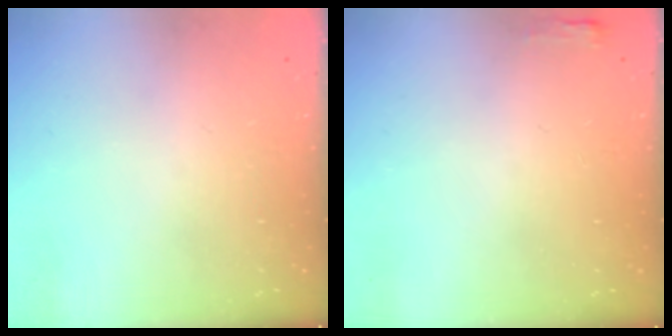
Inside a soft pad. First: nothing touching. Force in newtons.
{"total": 2.7, "press": 2.6, "slide": 0.8}